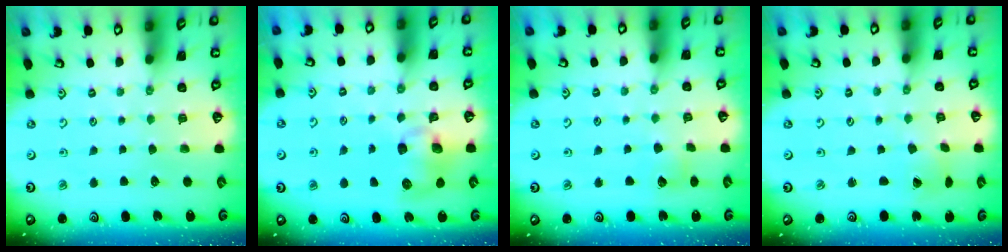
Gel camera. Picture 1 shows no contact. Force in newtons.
{"total": 7.7, "press": 7.6, "slide": 1.0}
{"total": 4.2, "press": 4.2, "slide": 0.4}
{"total": 1.2, "press": 1.2, "slide": 0.2}